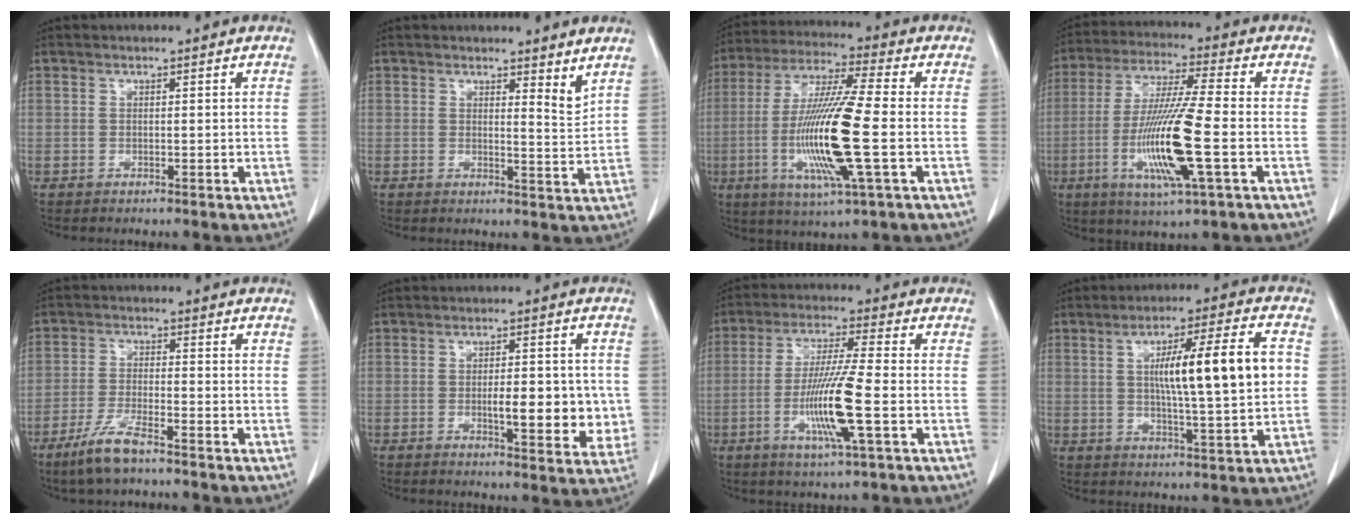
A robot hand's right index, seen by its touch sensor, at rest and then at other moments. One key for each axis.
{"total": 3.1, "fx": 2.5, "fy": 0.4, "fz": 1.8, "tx": -0.028, "ty": -0.025, "tz": 0.032}
{"total": 16.4, "fx": -3.1, "fy": 0.5, "fz": 16.1, "tx": -0.329, "ty": -0.016, "tz": -0.062}
{"total": 14.7, "fx": -3.6, "fy": 0.4, "fz": 14.2, "tx": -0.288, "ty": -0.020, "tz": -0.070}
{"total": 6.6, "fx": -4.7, "fy": 0.8, "fz": 4.5, "tx": -0.099, "ty": -0.012, "tz": -0.091}
{"total": 8.4, "fx": -1.0, "fy": 2.9, "fz": 7.9, "tx": -0.100, "ty": -0.003, "tz": -0.006}
{"total": 11.3, "fx": -3.0, "fy": -0.3, "fz": 10.9, "tx": -0.216, "ty": -0.016, "tz": -0.061}
{"total": 13.6, "fx": 1.5, "fy": 0.7, "fz": 13.5, "tx": -0.213, "ty": 0.010, "tz": 0.024}